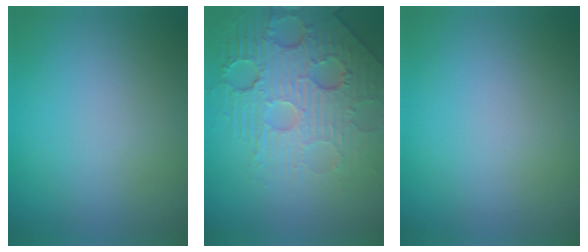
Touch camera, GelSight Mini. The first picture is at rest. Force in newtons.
{"total": 7.9, "press": 5.6, "slide": 5.5}
{"total": 0.0}